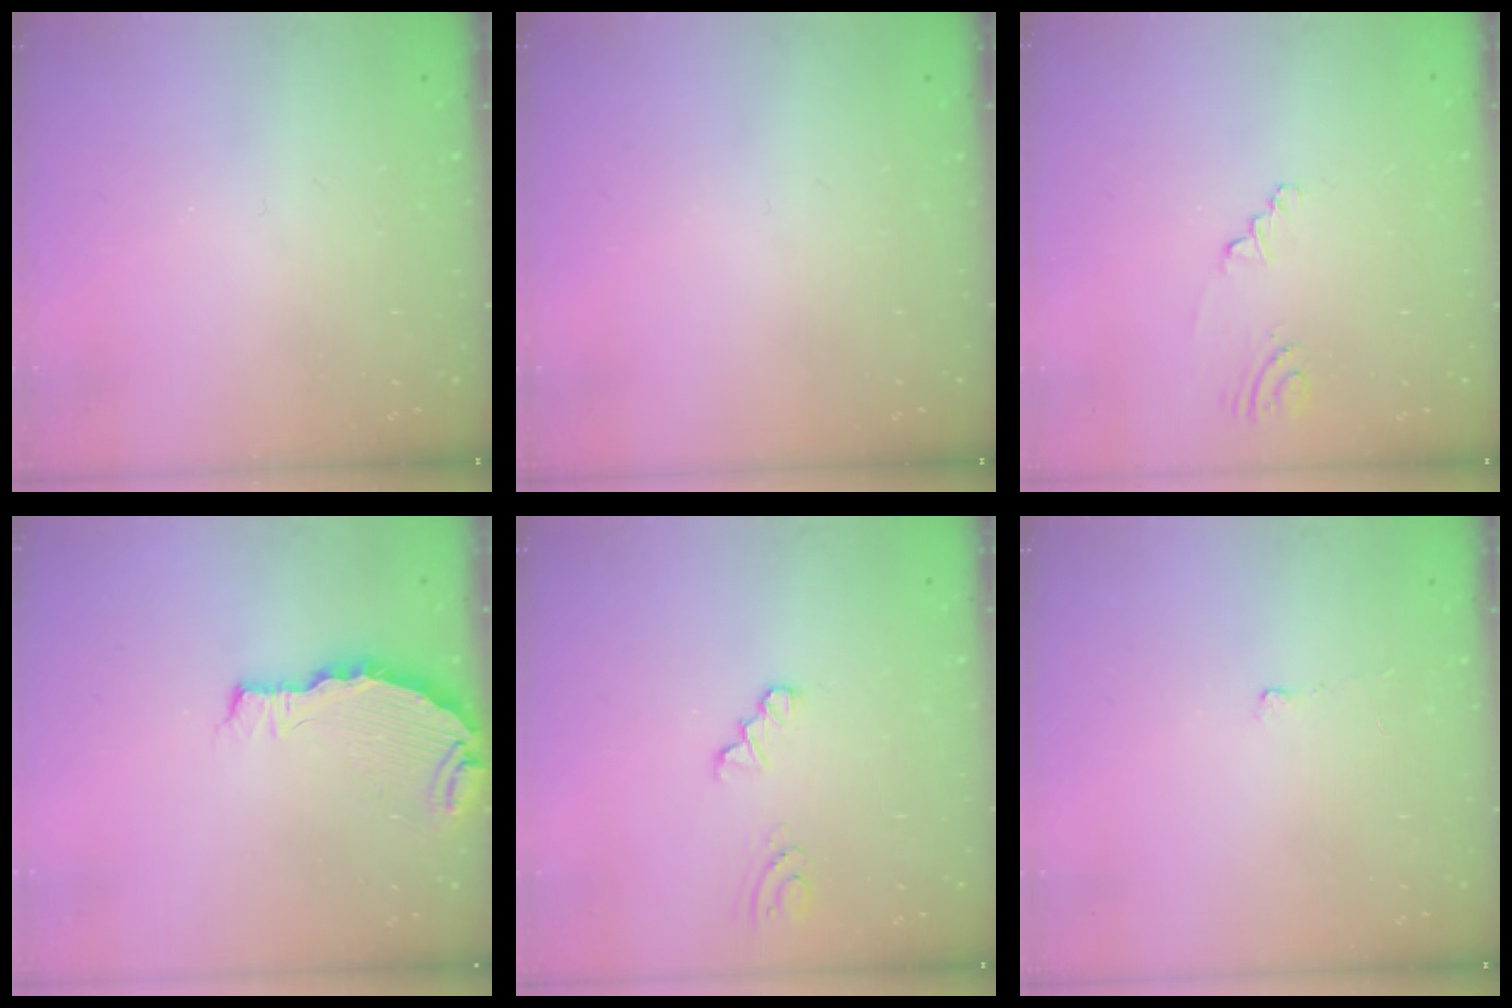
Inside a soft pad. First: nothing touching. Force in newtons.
{"total": 0.0}
{"total": 2.0, "press": 1.7, "slide": 1.0}
{"total": 5.0, "press": 4.9, "slide": 0.4}
{"total": 0.7, "press": 0.7, "slide": 0.1}
{"total": 1.6, "press": 1.6, "slide": 0.3}